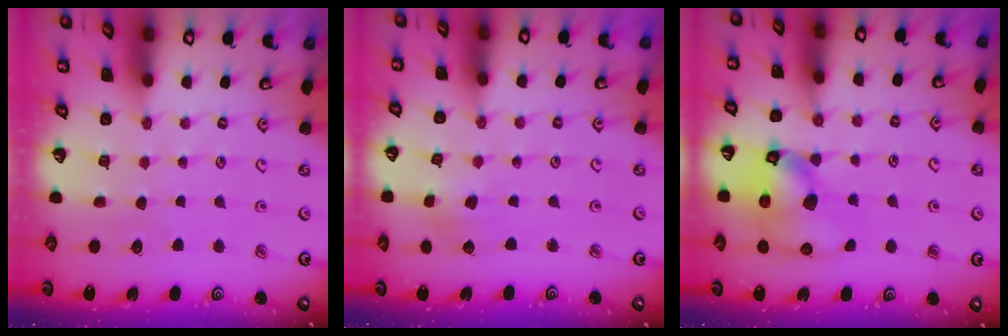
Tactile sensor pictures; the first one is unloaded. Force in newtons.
{"total": 2.3, "press": 2.3, "slide": 0.3}
{"total": 14.1, "press": 13.9, "slide": 2.1}